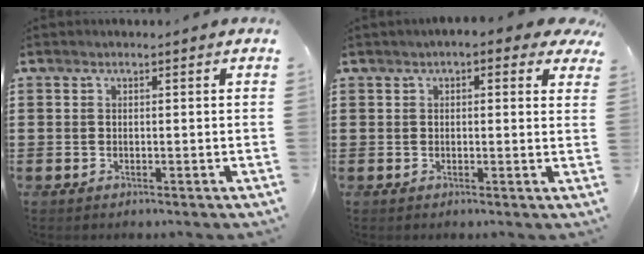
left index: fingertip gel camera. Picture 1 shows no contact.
{"total": 2.2, "force": [1.3, 0.8, 1.6], "torque": [-0.035, 0.005, 0.022]}